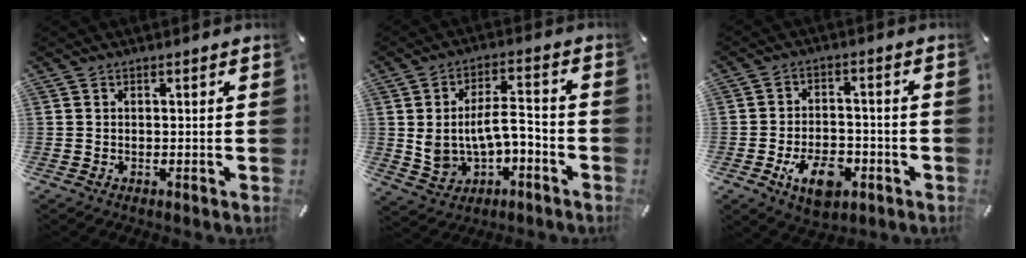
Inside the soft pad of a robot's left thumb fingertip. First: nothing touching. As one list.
[{"total": 10.3, "force": [-1.0, 6.5, 7.9], "torque": [-0.158, 0.004, -0.016]}, {"total": 9.8, "force": [-4.3, 5.9, 6.6], "torque": [-0.113, 0.010, -0.075]}]